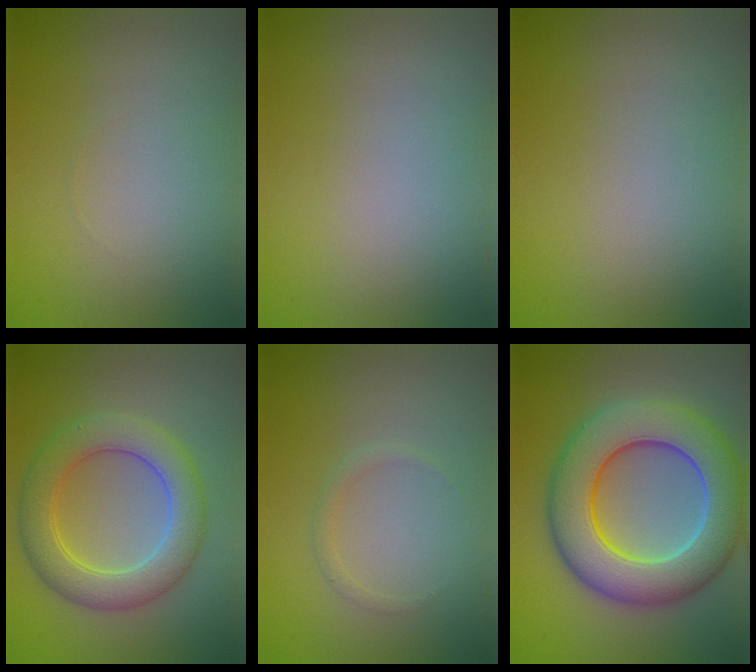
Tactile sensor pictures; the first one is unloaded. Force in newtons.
{"total": 0.0}
{"total": 0.0}
{"total": 5.9, "press": 5.9, "slide": 0.4}
{"total": 0.8, "press": 0.8, "slide": 0.0}
{"total": 10.6, "press": 10.6, "slide": 0.5}